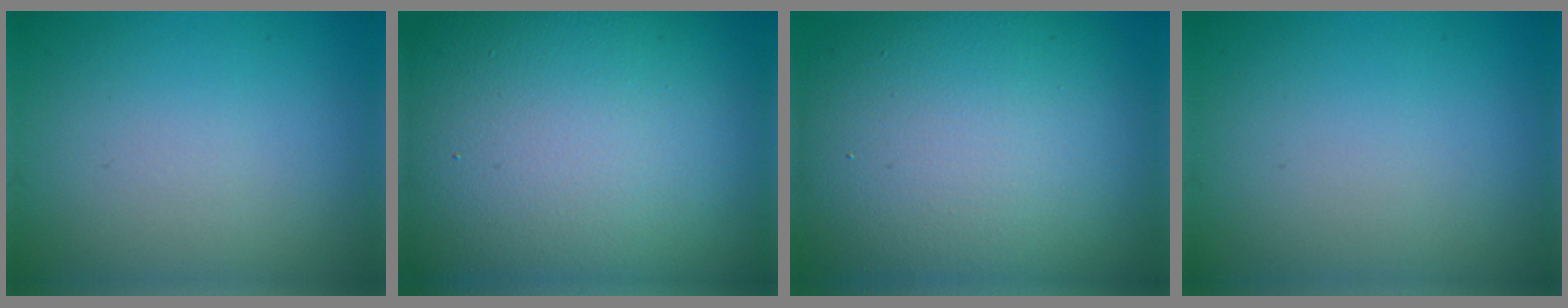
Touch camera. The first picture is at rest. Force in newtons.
{"total": 23.6, "press": 23.6, "slide": 1.1}
{"total": 15.2, "press": 15.2, "slide": 1.1}
{"total": 0.0}